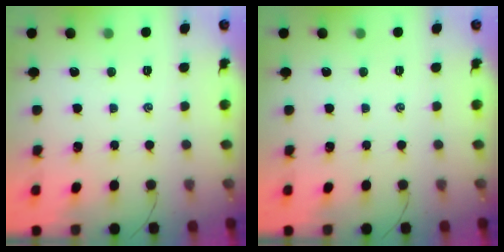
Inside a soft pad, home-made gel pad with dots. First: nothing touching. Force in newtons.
{"total": 0.0}